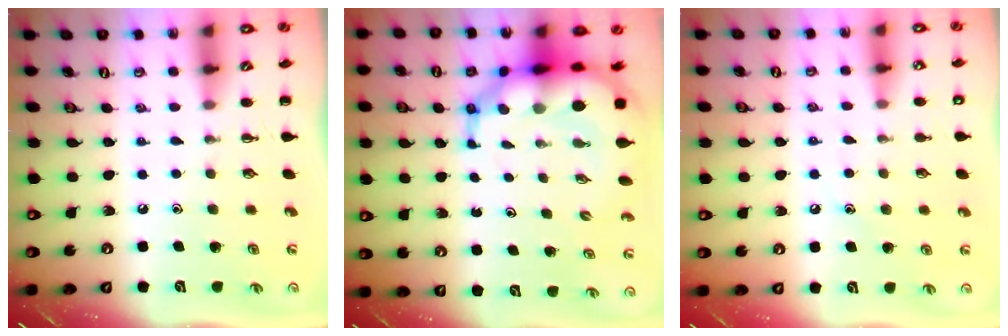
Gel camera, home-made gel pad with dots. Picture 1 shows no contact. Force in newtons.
{"total": 12.7, "press": 12.2, "slide": 3.7}
{"total": 7.9, "press": 7.7, "slide": 2.0}